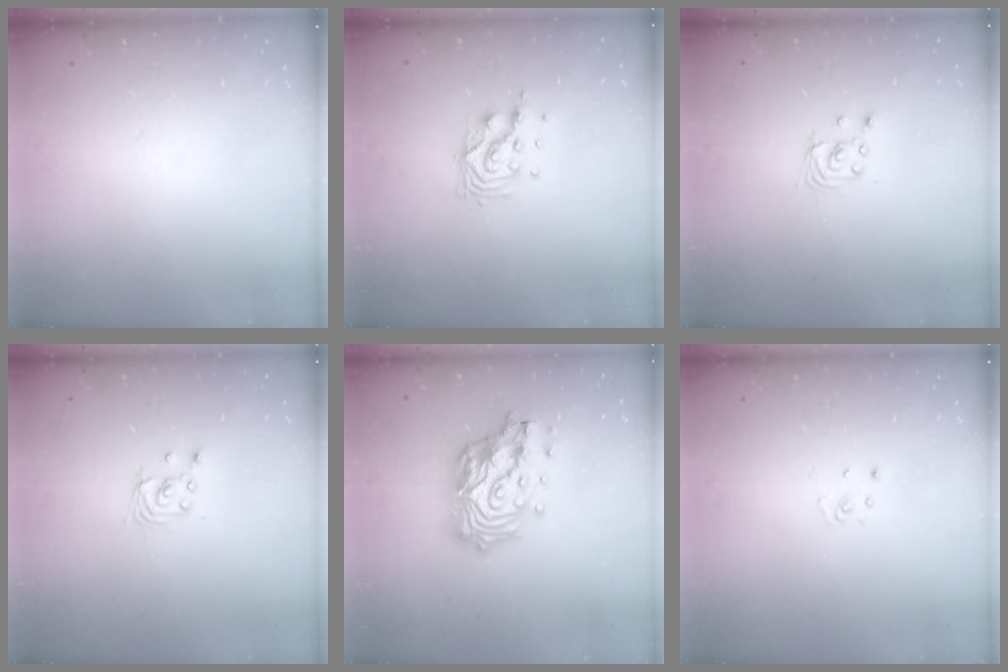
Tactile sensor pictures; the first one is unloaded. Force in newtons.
{"total": 9.7, "press": 9.6, "slide": 0.8}
{"total": 2.5, "press": 2.5, "slide": 0.1}
{"total": 2.5, "press": 2.5, "slide": 0.1}
{"total": 20.6, "press": 20.5, "slide": 2.7}
{"total": 2.3, "press": 2.3, "slide": 0.2}